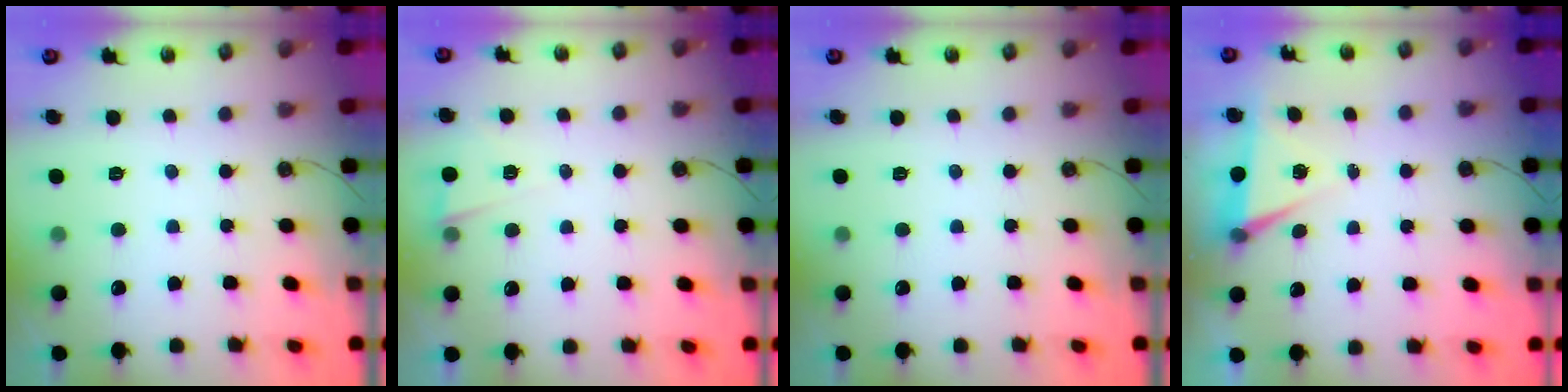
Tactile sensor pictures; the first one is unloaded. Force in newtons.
{"total": 2.9, "press": 2.7, "slide": 1.1}
{"total": 0.0}
{"total": 5.6, "press": 3.2, "slide": 4.6}